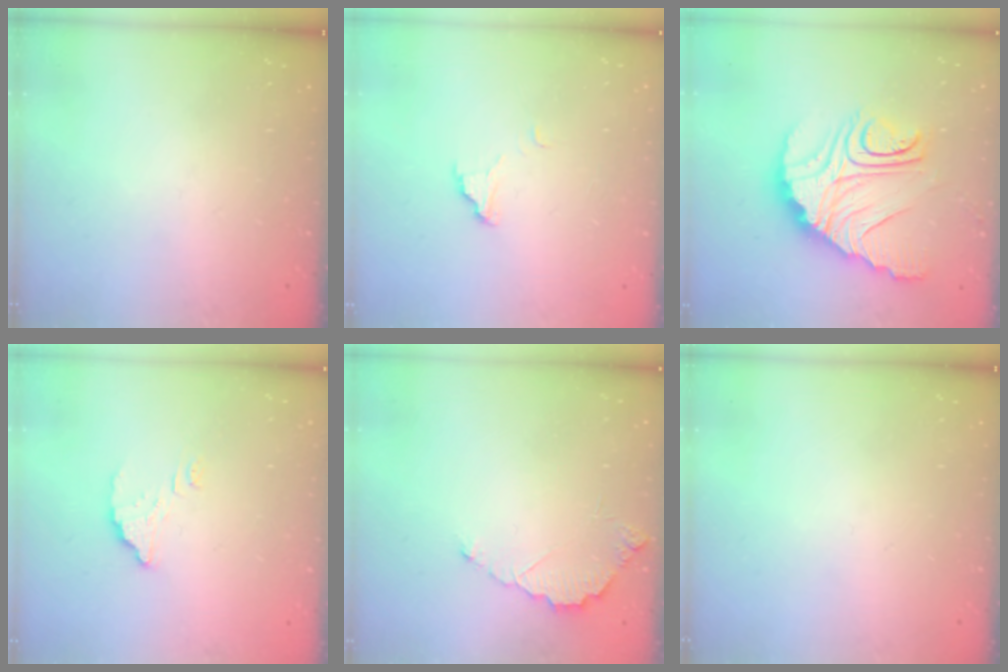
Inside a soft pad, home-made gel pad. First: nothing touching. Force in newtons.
{"total": 5.9, "press": 5.9, "slide": 0.5}
{"total": 20.7, "press": 20.6, "slide": 2.2}
{"total": 3.3, "press": 3.3, "slide": 0.4}
{"total": 4.1, "press": 4.1, "slide": 0.3}
{"total": 0.0}